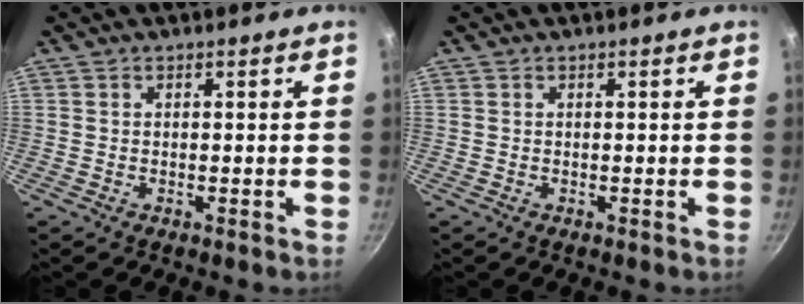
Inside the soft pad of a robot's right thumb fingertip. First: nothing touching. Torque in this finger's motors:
{"motor_torque": [-0.22, -0.01, 0.01, 0.41, -0.05]}